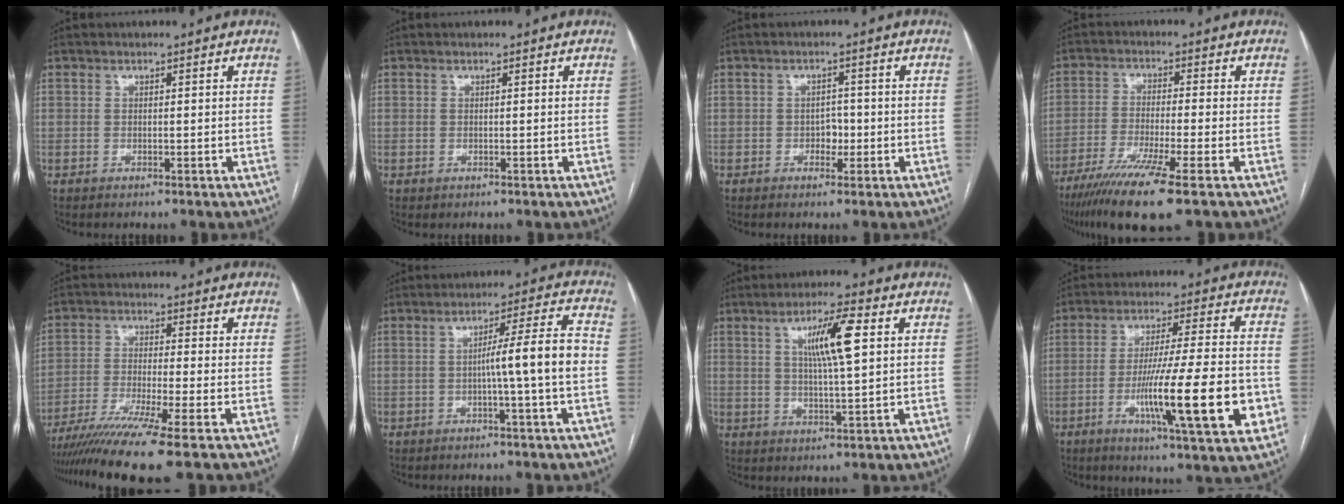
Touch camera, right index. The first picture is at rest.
{"total": 0.0}
{"total": 2.3, "force": [-0.6, 1.6, 1.5], "torque": [-0.017, 0.005, -0.010]}
{"total": 11.9, "force": [-7.7, -0.3, 9.0], "torque": [-0.163, -0.030, -0.130]}
{"total": 11.4, "force": [-8.4, -1.9, 7.4], "torque": [-0.122, -0.032, -0.138]}
{"total": 7.8, "force": [-1.1, -1.2, 7.7], "torque": [-0.115, 0.012, -0.017]}
{"total": 8.7, "force": [2.6, 0.7, 8.2], "torque": [-0.146, 0.005, 0.043]}
{"total": 18.3, "force": [-5.4, 1.1, 17.5], "torque": [-0.255, -0.012, -0.080]}